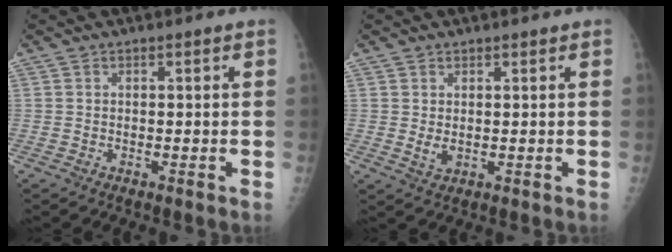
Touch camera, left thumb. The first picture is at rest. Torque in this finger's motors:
{"motor_torque": [0.01, 0.01, 0.26, 0.06, 0.00]}